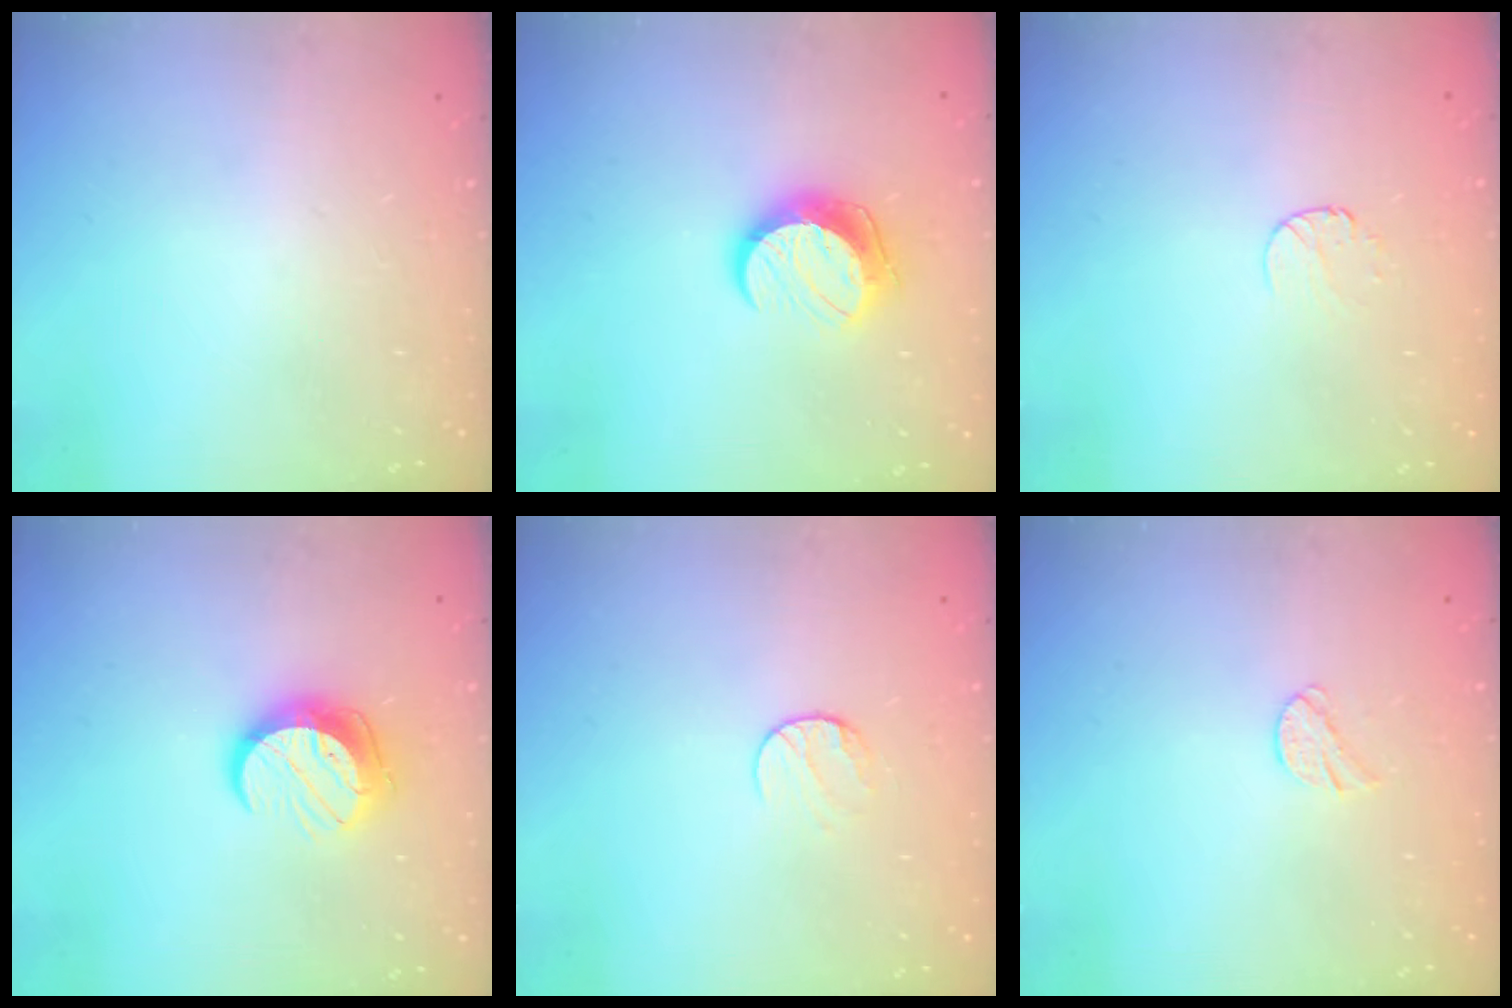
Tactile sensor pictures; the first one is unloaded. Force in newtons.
{"total": 10.4, "press": 10.4, "slide": 0.1}
{"total": 5.5, "press": 5.5, "slide": 0.5}
{"total": 10.7, "press": 10.7, "slide": 0.7}
{"total": 6.7, "press": 6.7, "slide": 0.5}
{"total": 7.9, "press": 7.8, "slide": 0.7}